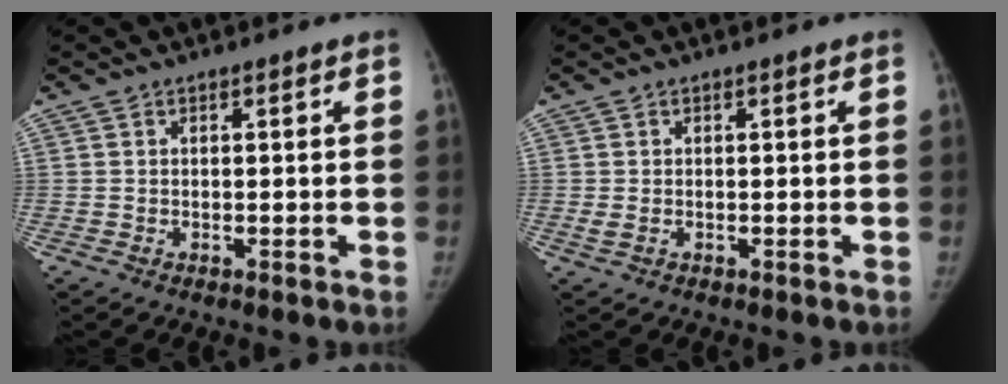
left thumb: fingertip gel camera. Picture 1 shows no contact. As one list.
[{"total": 1.2, "force": [-0.2, 0.9, 0.9], "torque": [-0.022, -0.003, -0.003]}]